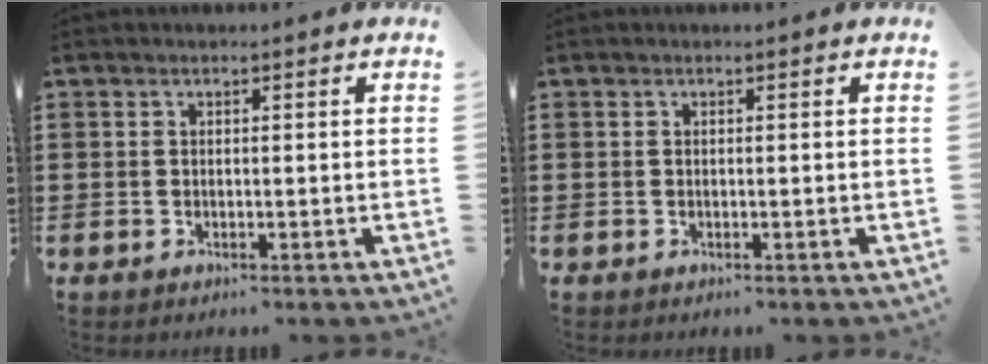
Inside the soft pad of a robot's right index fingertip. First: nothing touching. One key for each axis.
{"total": 0.0}